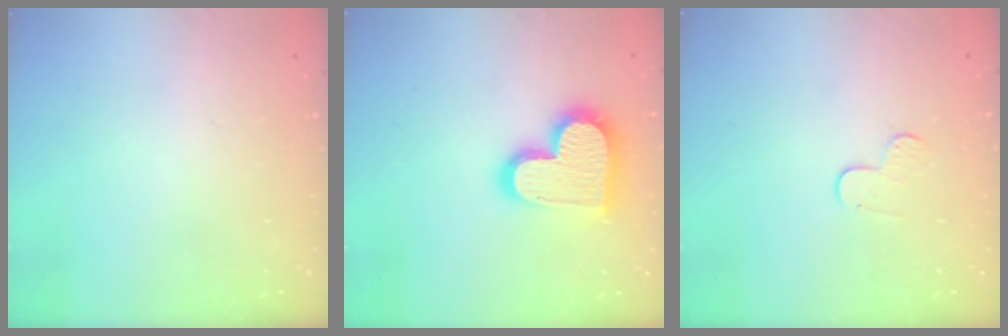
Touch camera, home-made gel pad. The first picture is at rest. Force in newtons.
{"total": 17.9, "press": 17.9, "slide": 1.1}
{"total": 5.5, "press": 5.5, "slide": 0.6}